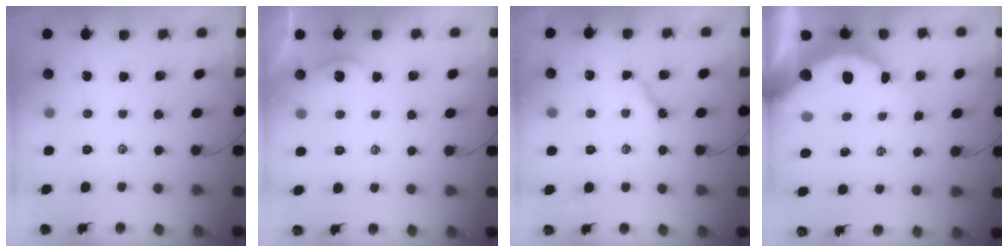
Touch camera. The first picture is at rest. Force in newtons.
{"total": 1.9, "press": 1.9, "slide": 0.2}
{"total": 5.3, "press": 5.2, "slide": 0.7}
{"total": 10.1, "press": 10.0, "slide": 1.0}